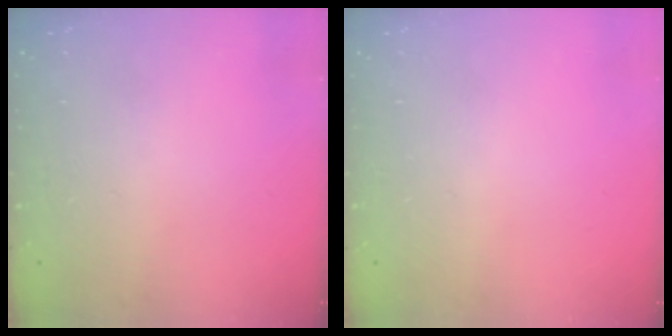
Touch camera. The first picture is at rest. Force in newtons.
{"total": 0.0}